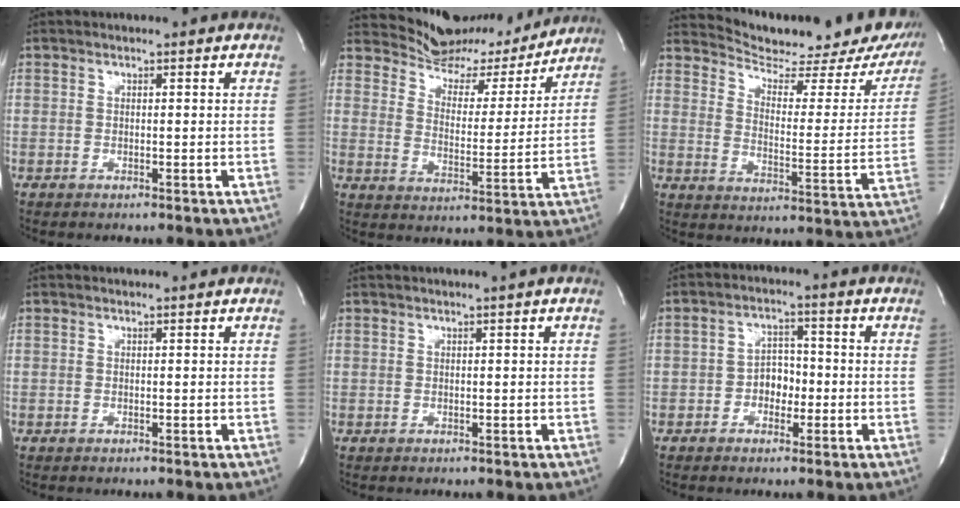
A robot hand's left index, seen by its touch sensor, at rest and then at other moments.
{"total": 13.9, "force": [13.2, 3.9, 1.4], "torque": [-0.011, -0.022, 0.182]}
{"total": 21.8, "force": [20.0, 4.0, 7.8], "torque": [-0.102, -0.067, 0.248]}
{"total": 0.9, "force": [0.9, 0.1, 0.1], "torque": [-0.007, 0.010, 0.013]}
{"total": 1.0, "force": [0.7, -0.5, 0.5], "torque": [-0.011, -0.002, 0.020]}
{"total": 3.8, "force": [-1.3, 2.6, 2.4], "torque": [-0.033, 0.005, -0.027]}